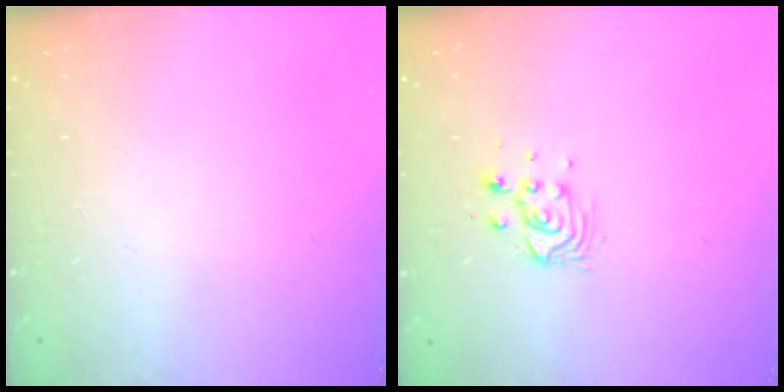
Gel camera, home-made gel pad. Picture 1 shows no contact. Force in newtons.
{"total": 4.8, "press": 4.8, "slide": 0.9}